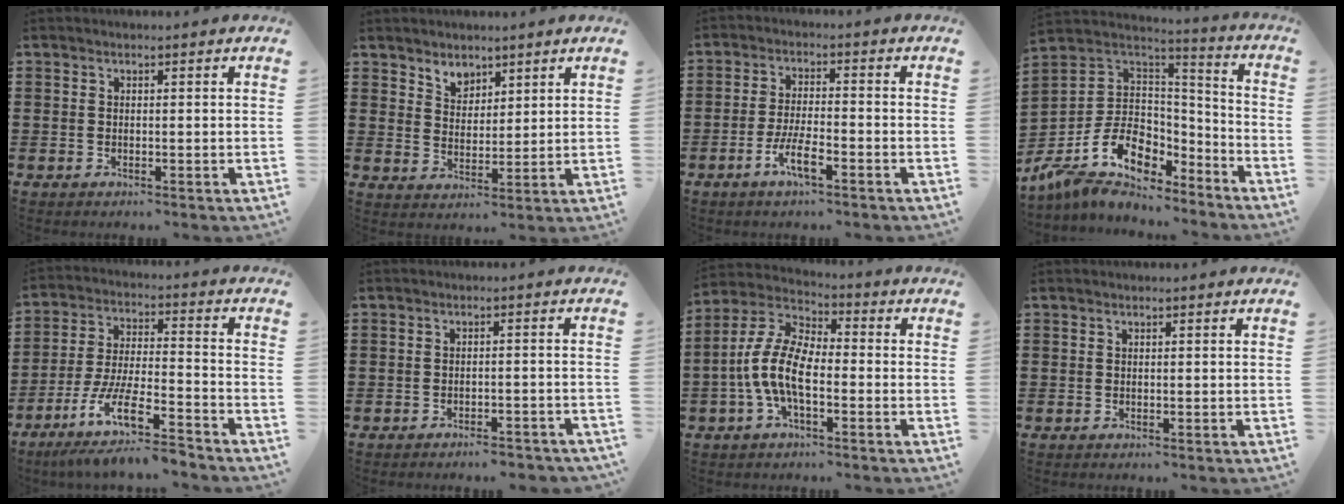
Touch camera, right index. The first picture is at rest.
{"total": 3.7, "force": [2.9, 2.2, 0.2], "torque": [-0.019, 0.003, 0.055]}
{"total": 5.4, "force": [-3.0, 1.1, 4.3], "torque": [-0.099, -0.008, -0.059]}
{"total": 11.2, "force": [-6.1, 8.0, 5.0], "torque": [-0.136, 0.000, -0.113]}
{"total": 11.2, "force": [-8.4, 1.9, 7.1], "torque": [-0.147, 0.007, -0.163]}
{"total": 2.5, "force": [-2.4, 0.1, 0.5], "torque": [-0.011, -0.001, -0.049]}
{"total": 9.3, "force": [-2.9, 4.2, 7.8], "torque": [-0.199, -0.007, -0.063]}
{"total": 0.0}